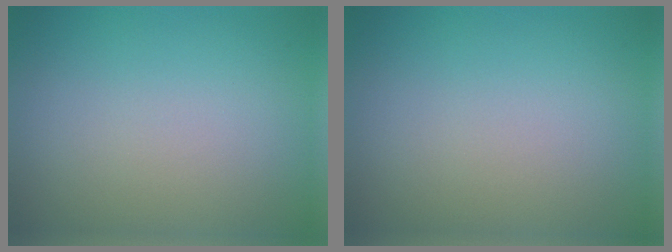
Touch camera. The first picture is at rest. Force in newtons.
{"total": 0.0}